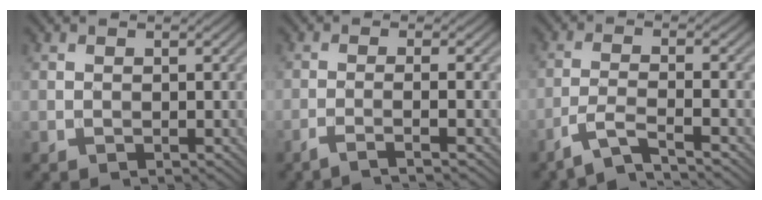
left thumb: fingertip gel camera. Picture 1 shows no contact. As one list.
[{"total": 3.2, "force": [-1.6, 0.3, 2.8], "torque": [-0.035, 0.006, -0.052]}, {"total": 4.6, "force": [-3.3, 0.6, 3.1], "torque": [-0.047, 0.009, -0.083]}]